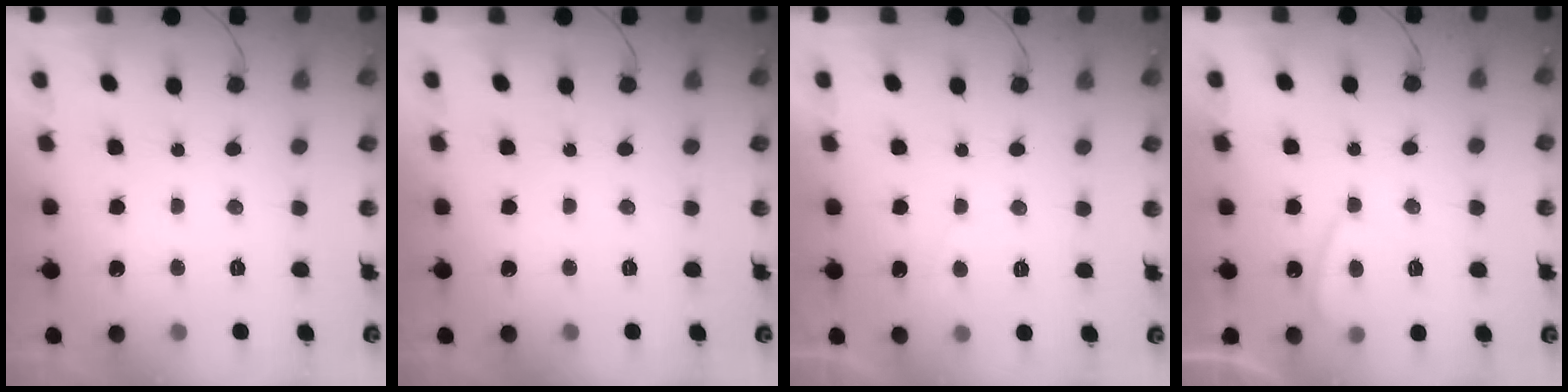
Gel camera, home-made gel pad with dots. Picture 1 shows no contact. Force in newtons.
{"total": 0.0}
{"total": 0.8, "press": 0.6, "slide": 0.6}
{"total": 2.5, "press": 2.4, "slide": 0.7}